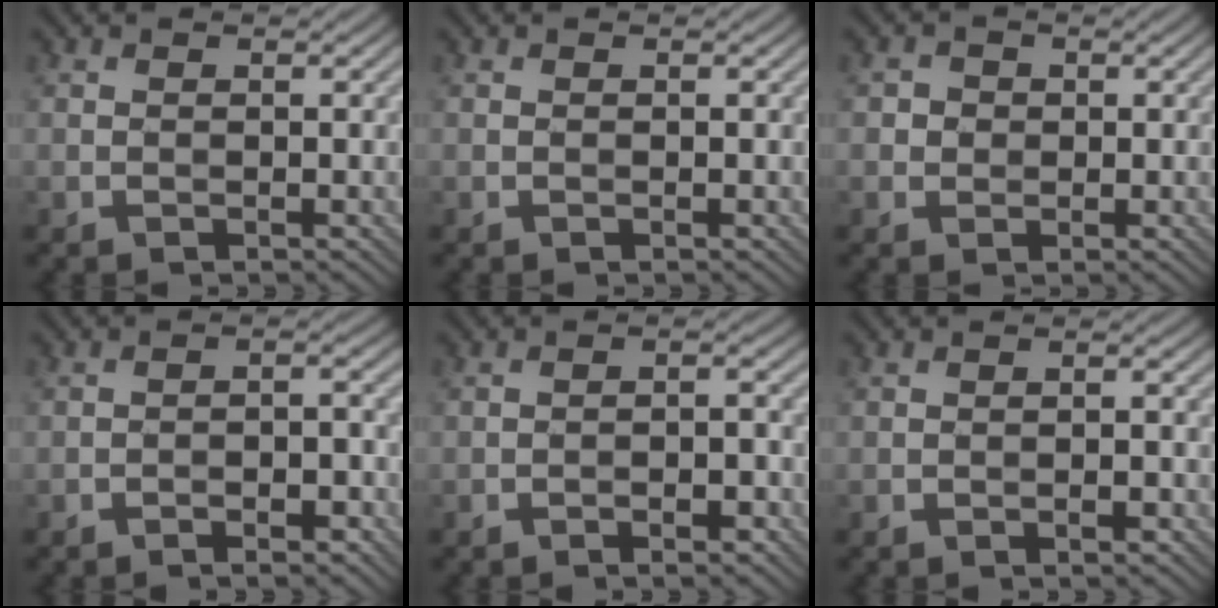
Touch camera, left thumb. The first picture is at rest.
{"total": 0.0}
{"total": 1.9, "force": [0.2, 1.8, 0.5], "torque": [-0.009, -0.002, 0.001]}
{"total": 3.7, "force": [-2.3, 0.9, 2.8], "torque": [-0.044, 0.012, -0.039]}
{"total": 3.3, "force": [-2.0, 0.7, 2.5], "torque": [-0.042, 0.011, -0.036]}
{"total": 1.8, "force": [-1.0, 0.2, 1.5], "torque": [-0.024, 0.009, -0.018]}